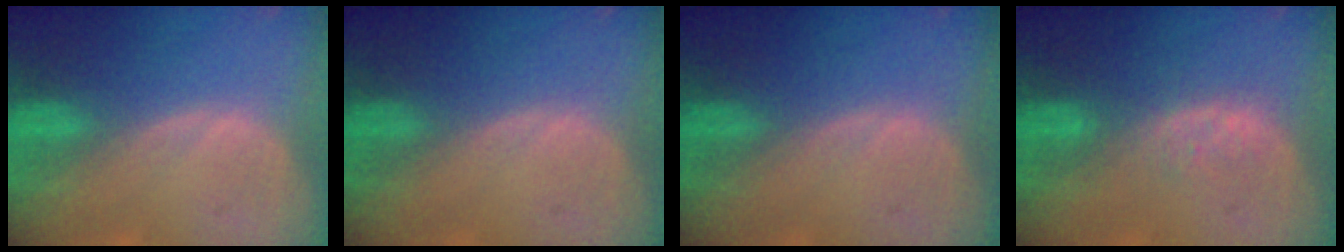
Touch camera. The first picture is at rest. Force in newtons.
{"total": 0.0}
{"total": 0.0}
{"total": 2.8, "press": 2.8, "slide": 0.3}